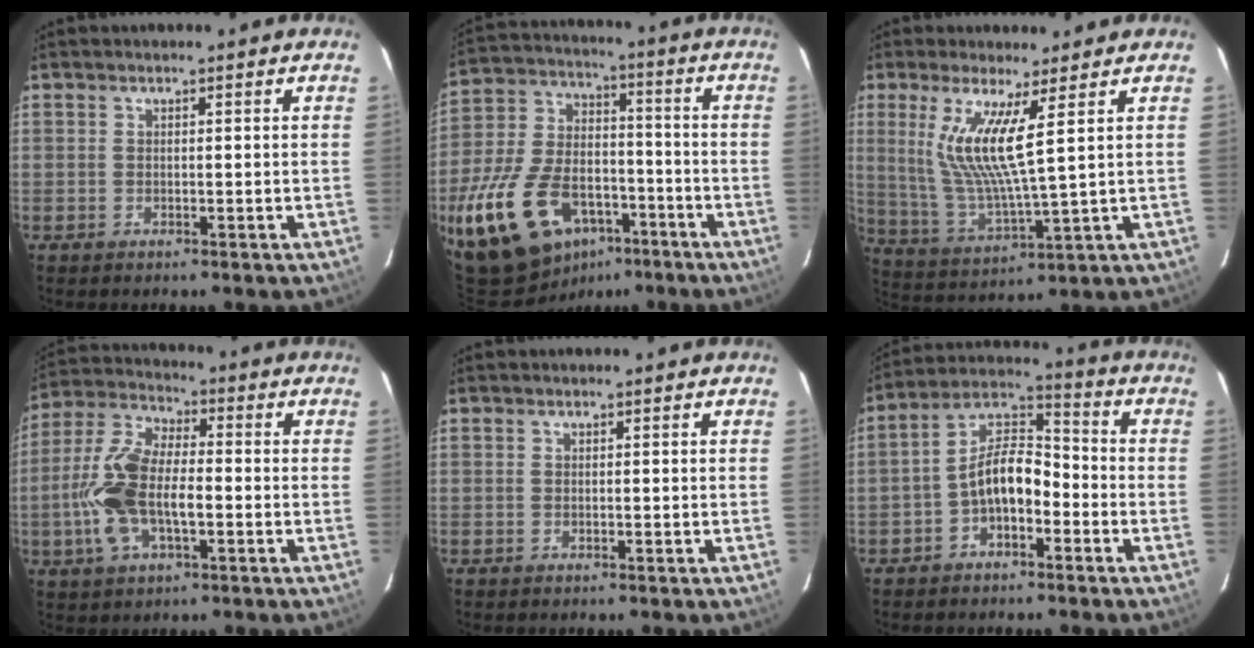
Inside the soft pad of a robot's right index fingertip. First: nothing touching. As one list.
[{"total": 22.7, "force": [-11.0, 14.0, 14.1], "torque": [-0.311, 0.007, -0.168]}, {"total": 10.7, "force": [4.2, 0.3, 9.8], "torque": [-0.197, -0.020, 0.090]}, {"total": 14.3, "force": [-3.0, 6.3, 12.5], "torque": [-0.269, 0.006, -0.063]}, {"total": 0.0}, {"total": 8.5, "force": [-3.7, 4.4, 6.2], "torque": [-0.125, 0.030, -0.066]}]